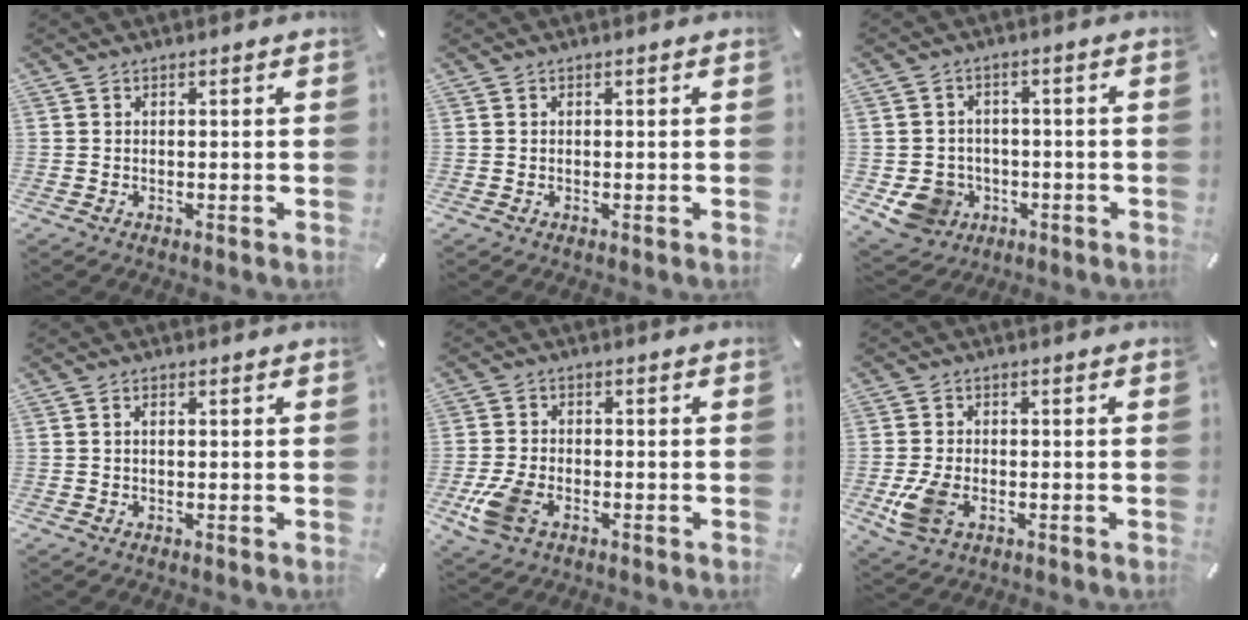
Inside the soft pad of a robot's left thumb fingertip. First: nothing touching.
{"total": 0.0}
{"total": 8.4, "force": [-2.5, 7.7, 2.3], "torque": [-0.059, 0.014, -0.045]}
{"total": 1.1, "force": [0.1, 0.6, 0.9], "torque": [-0.018, 0.004, 0.000]}
{"total": 7.6, "force": [-3.3, 4.8, 4.9], "torque": [-0.121, 0.005, -0.062]}
{"total": 6.8, "force": [-2.3, 4.4, 4.6], "torque": [-0.119, 0.000, -0.046]}